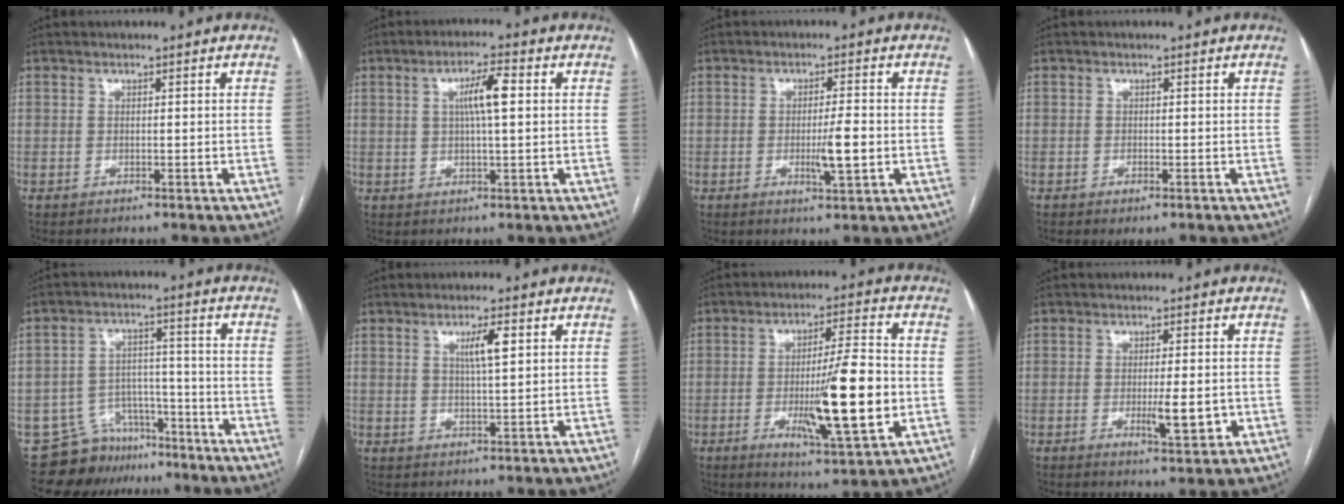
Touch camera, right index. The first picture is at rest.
{"total": 5.5, "force": [1.2, 0.5, 5.3], "torque": [-0.097, 0.008, 0.021]}
{"total": 5.1, "force": [-1.0, 0.4, 4.9], "torque": [-0.085, -0.007, -0.013]}
{"total": 0.9, "force": [-0.5, 0.3, 0.7], "torque": [-0.009, 0.000, -0.004]}
{"total": 8.6, "force": [-7.0, 5.0, 0.1], "torque": [0.009, 0.046, -0.109]}
{"total": 4.0, "force": [1.5, 0.2, 3.7], "torque": [-0.063, 0.000, 0.025]}
{"total": 14.9, "force": [-2.7, 1.2, 14.6], "torque": [-0.237, -0.017, -0.042]}
{"total": 5.8, "force": [-1.3, 0.9, 5.5], "torque": [-0.090, -0.009, -0.016]}